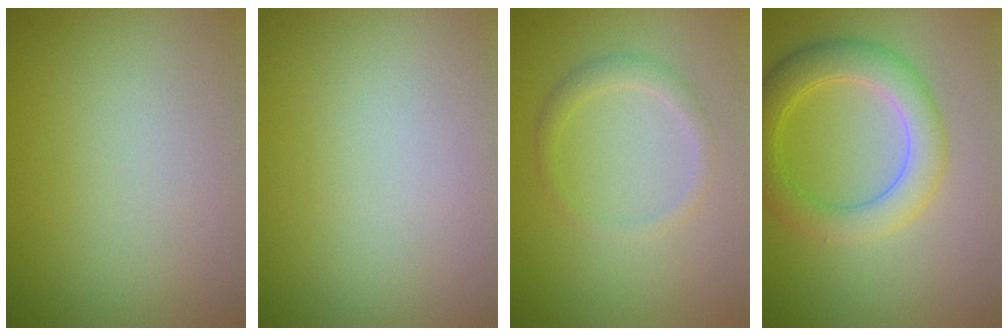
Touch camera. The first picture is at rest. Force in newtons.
{"total": 0.0}
{"total": 1.6, "press": 1.6, "slide": 0.1}
{"total": 4.7, "press": 4.7, "slide": 0.1}